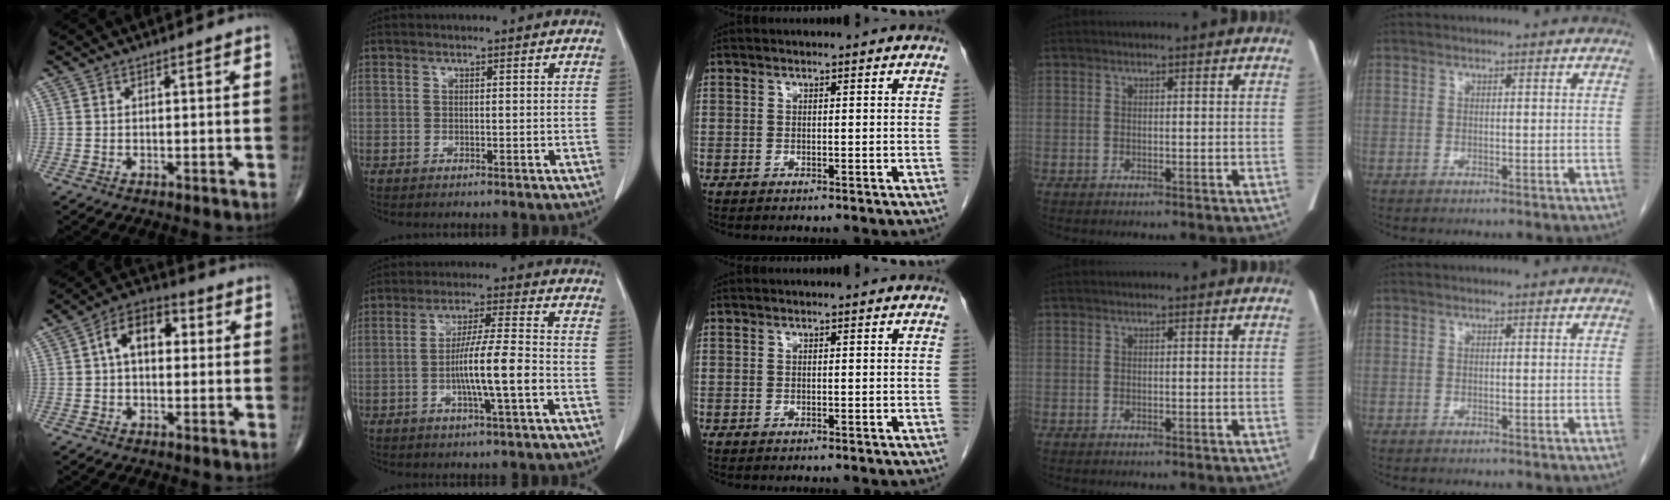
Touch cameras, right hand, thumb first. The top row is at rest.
{"thumb": {"total": 9.5, "force": [1.4, 6.0, 7.3], "torque": [-0.105, 0.028, 0.014]}, "index": {"total": 8.9, "force": [-2.3, -0.1, 8.6], "torque": [-0.154, 0.000, -0.045]}}